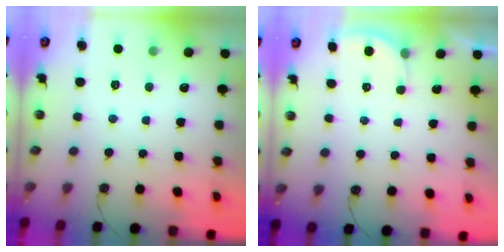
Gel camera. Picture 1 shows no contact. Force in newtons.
{"total": 2.5, "press": 2.5, "slide": 0.3}